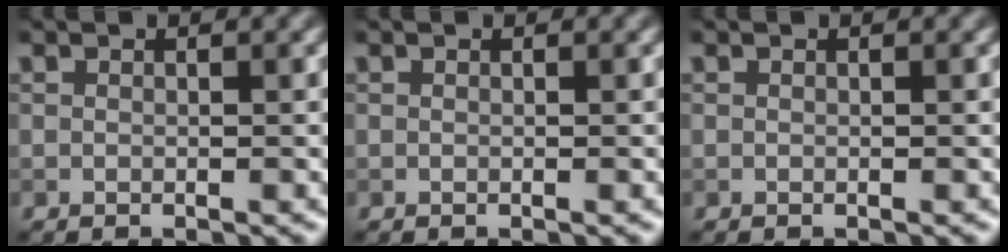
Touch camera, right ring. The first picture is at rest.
{"total": 0.0}
{"total": 0.0}